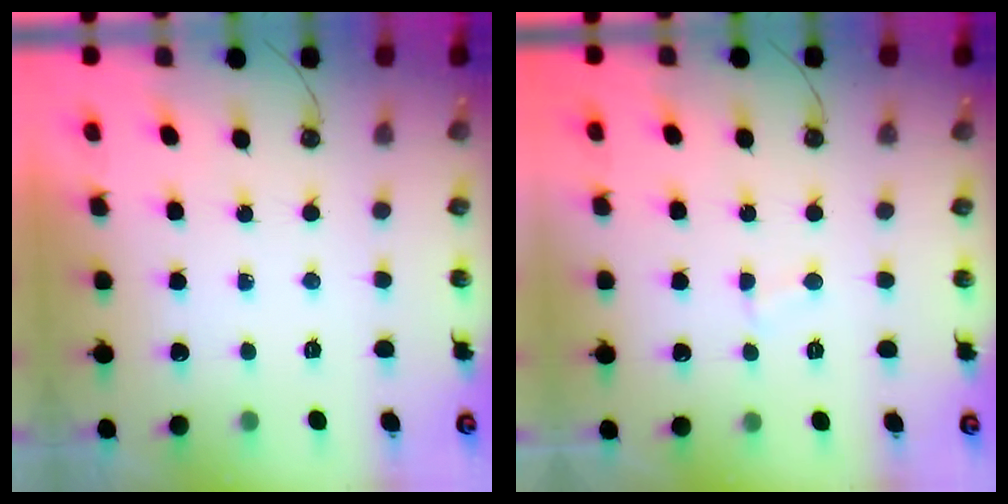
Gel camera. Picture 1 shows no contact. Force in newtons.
{"total": 2.0, "press": 2.0, "slide": 0.2}